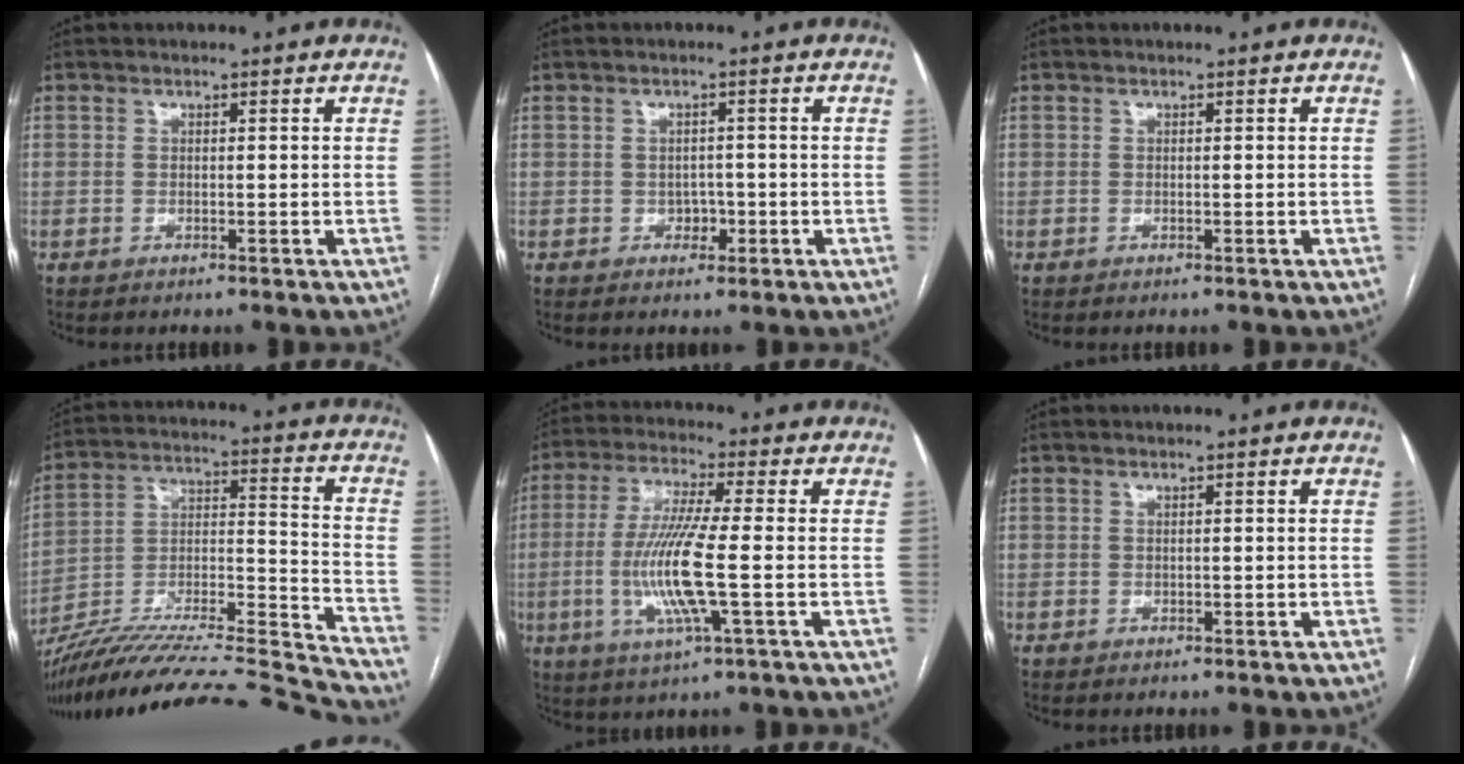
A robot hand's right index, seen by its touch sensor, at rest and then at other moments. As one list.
[{"total": 2.0, "force": [-0.6, 1.6, 1.0], "torque": [-0.008, 0.006, -0.006]}, {"total": 0.0}, {"total": 29.4, "force": [-27.3, -0.8, 10.9], "torque": [-0.156, -0.018, -0.424]}, {"total": 11.3, "force": [-2.0, 0.1, 11.2], "torque": [-0.234, -0.012, -0.045]}, {"total": 0.0}]